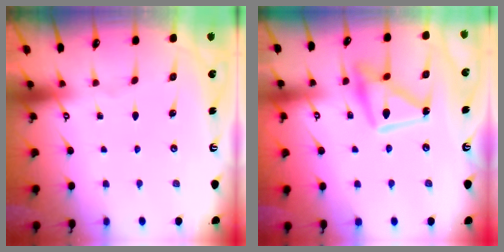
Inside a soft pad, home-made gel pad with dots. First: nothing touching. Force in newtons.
{"total": 14.0, "press": 13.9, "slide": 1.2}